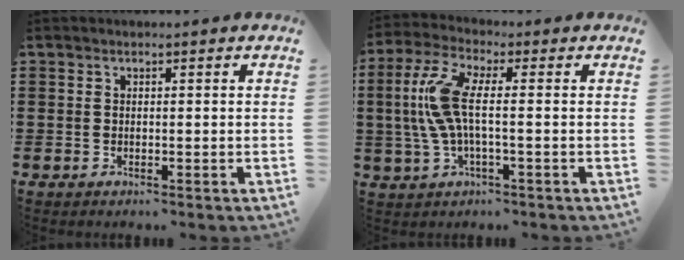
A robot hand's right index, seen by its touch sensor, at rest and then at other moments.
{"total": 8.8, "force": [0.1, 2.7, 8.4], "torque": [-0.203, -0.014, -0.011]}